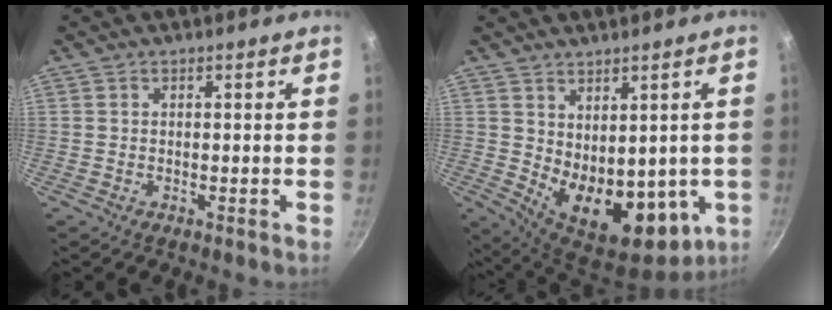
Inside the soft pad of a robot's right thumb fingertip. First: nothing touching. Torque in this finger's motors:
{"motor_torque": [-0.17, 1.31, 0.98, -0.05, 0.09]}